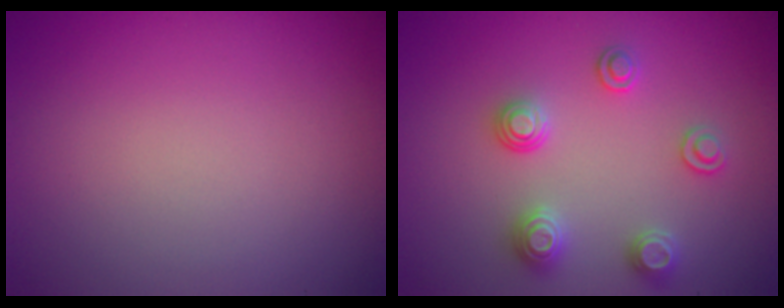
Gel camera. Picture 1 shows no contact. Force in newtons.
{"total": 2.7, "press": 2.6, "slide": 0.3}